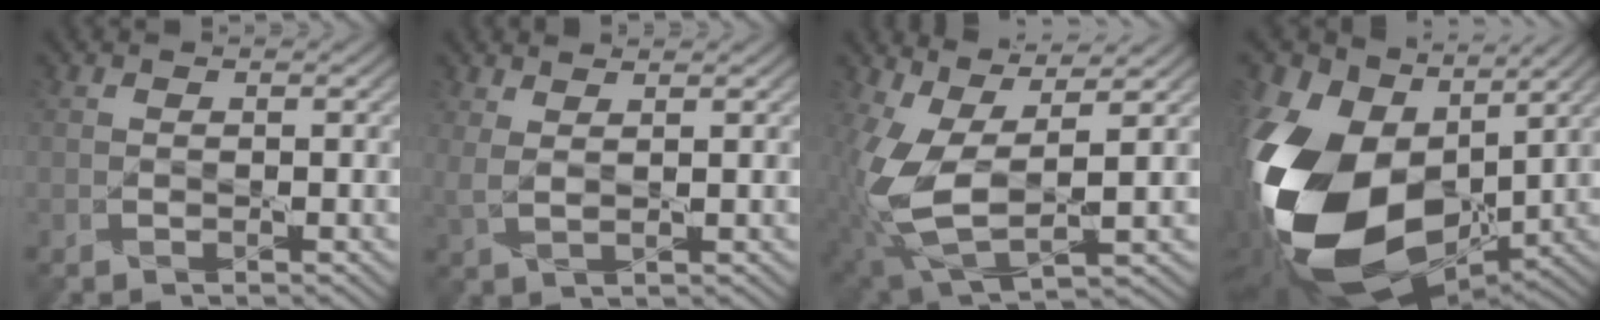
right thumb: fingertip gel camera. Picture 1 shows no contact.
{"total": 2.9, "force": [1.9, 0.7, 2.1], "torque": [-0.047, 0.004, 0.037]}
{"total": 10.3, "force": [0.8, 5.1, 8.8], "torque": [-0.215, -0.015, 0.018]}
{"total": 19.7, "force": [-0.3, 13.6, 14.2], "torque": [-0.354, -0.035, 0.012]}